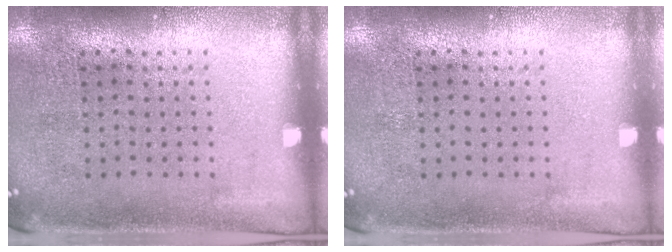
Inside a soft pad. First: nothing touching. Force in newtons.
{"total": 0.0}